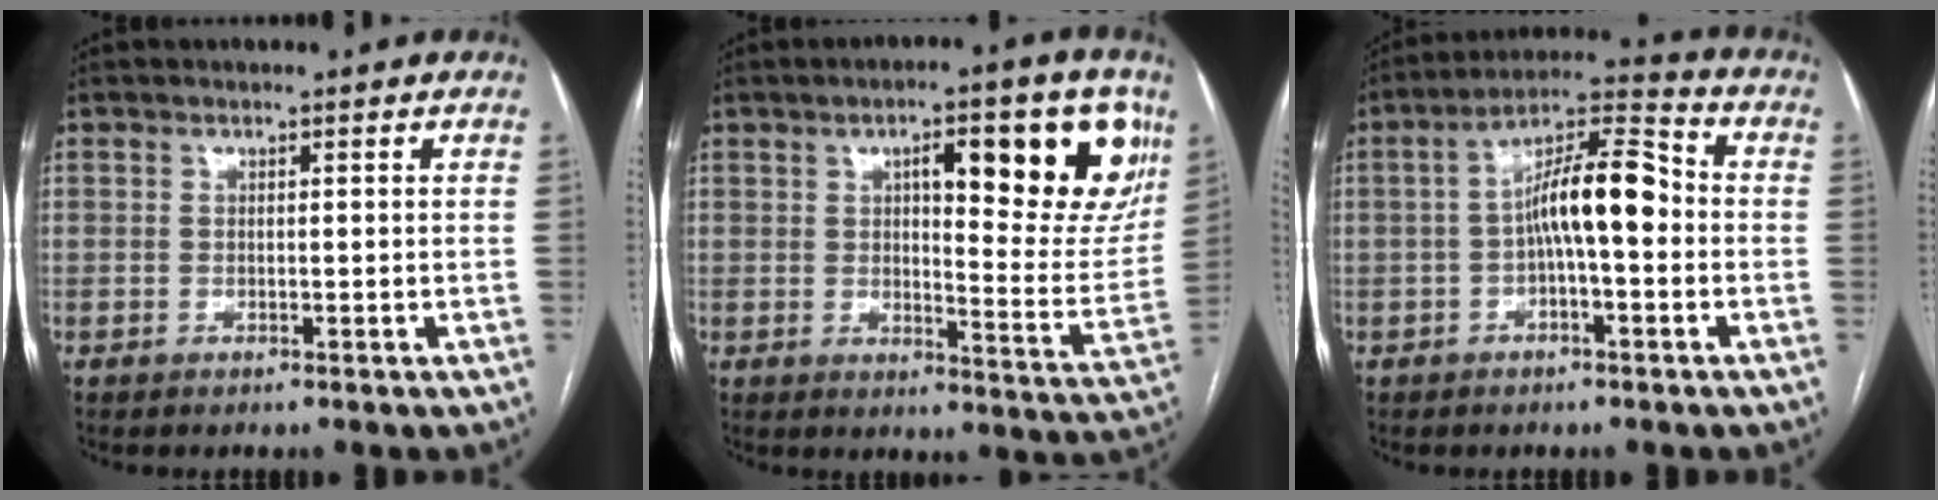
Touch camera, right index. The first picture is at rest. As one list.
[{"total": 17.8, "force": [7.4, 4.5, 15.6], "torque": [-0.189, -0.001, 0.100]}, {"total": 10.6, "force": [-0.7, 2.6, 10.3], "torque": [-0.179, 0.036, -0.016]}]